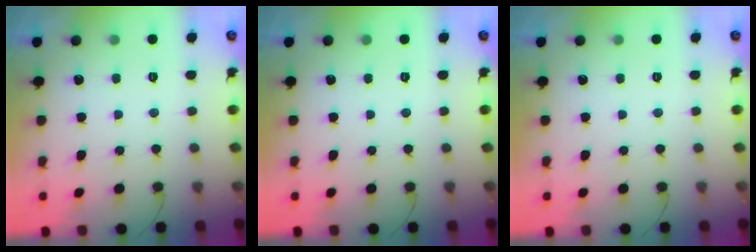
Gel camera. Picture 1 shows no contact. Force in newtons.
{"total": 0.0}
{"total": 0.0}